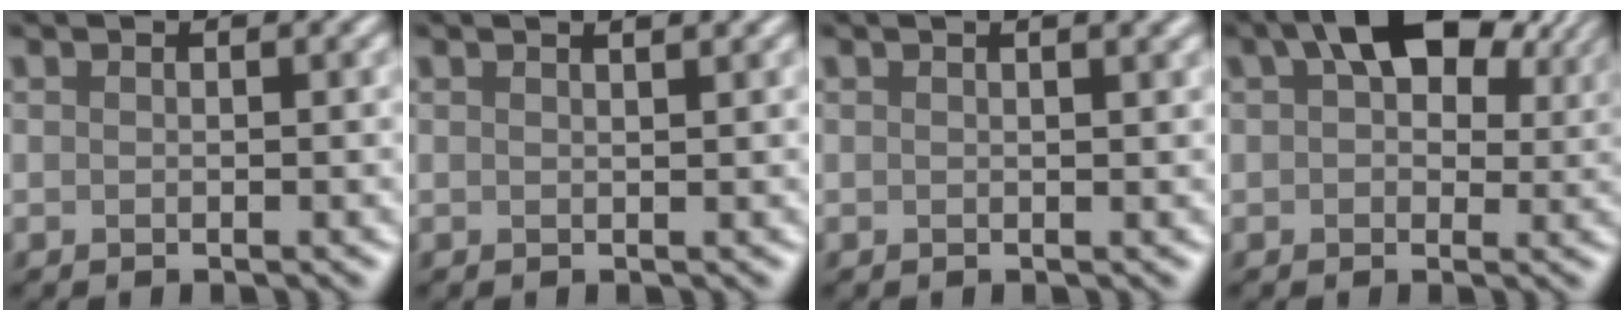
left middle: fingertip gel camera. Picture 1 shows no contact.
{"total": 1.7, "force": [1.2, 0.5, 1.1], "torque": [-0.008, 0.005, 0.000]}
{"total": 2.5, "force": [1.3, 0.9, 1.9], "torque": [-0.010, 0.006, 0.005]}
{"total": 9.0, "force": [4.3, 4.9, 6.2], "torque": [-0.102, 0.023, 0.055]}